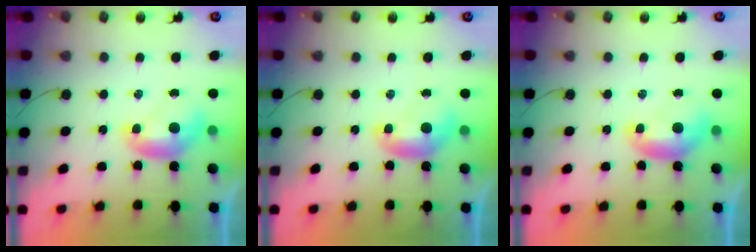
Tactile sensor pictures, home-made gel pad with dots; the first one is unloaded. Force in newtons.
{"total": 0.0}
{"total": 0.0}